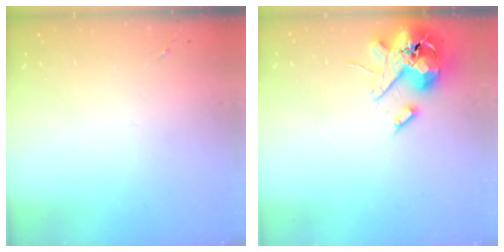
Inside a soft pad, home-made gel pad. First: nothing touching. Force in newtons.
{"total": 15.0, "press": 14.8, "slide": 2.5}